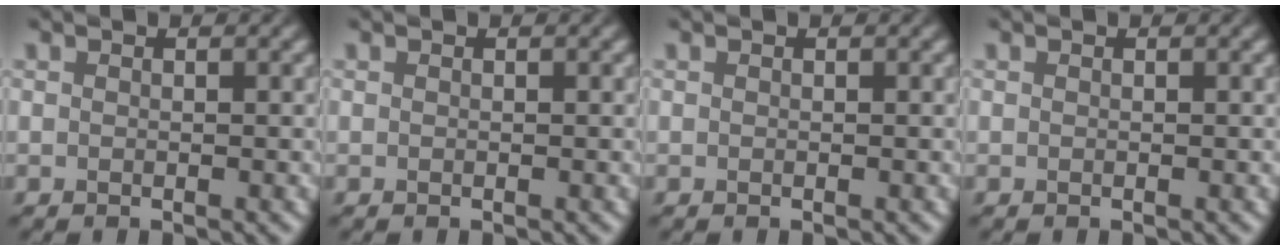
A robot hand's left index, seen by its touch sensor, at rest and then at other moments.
{"total": 0.0}
{"total": 0.0}
{"total": 0.0}